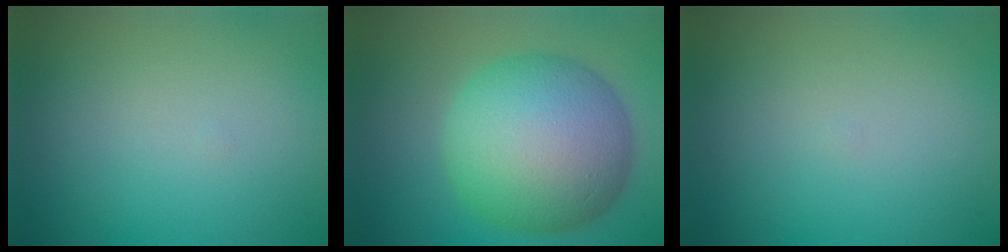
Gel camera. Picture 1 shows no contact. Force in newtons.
{"total": 12.3, "press": 12.3, "slide": 0.3}
{"total": 0.0}